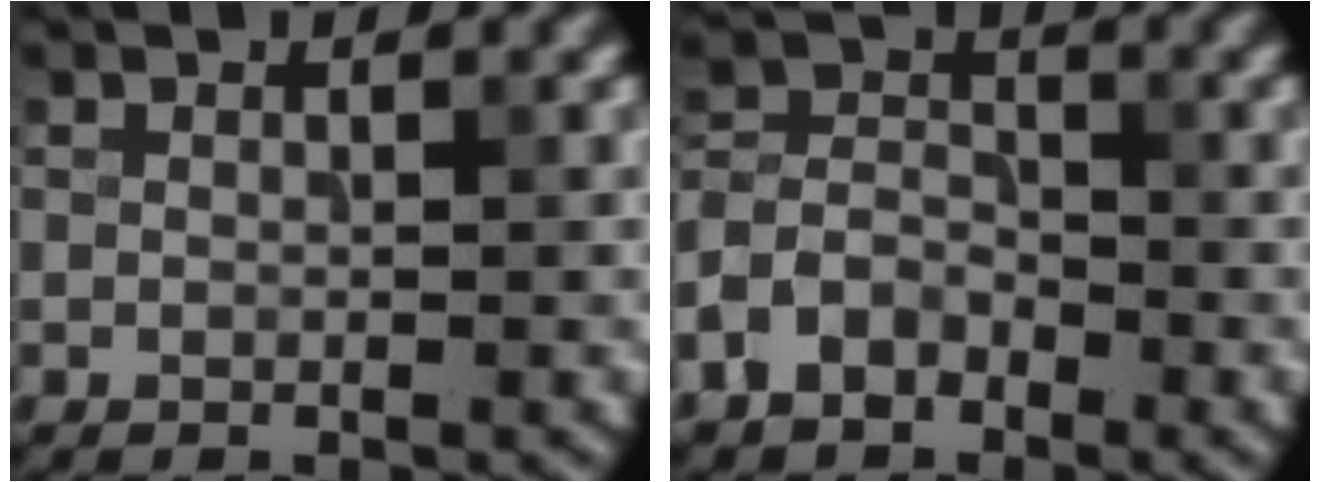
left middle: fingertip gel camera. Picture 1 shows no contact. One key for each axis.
{"total": 4.5, "fx": -2.8, "fy": 3.0, "fz": 1.9, "tx": -0.043, "ty": 0.004, "tz": -0.061}